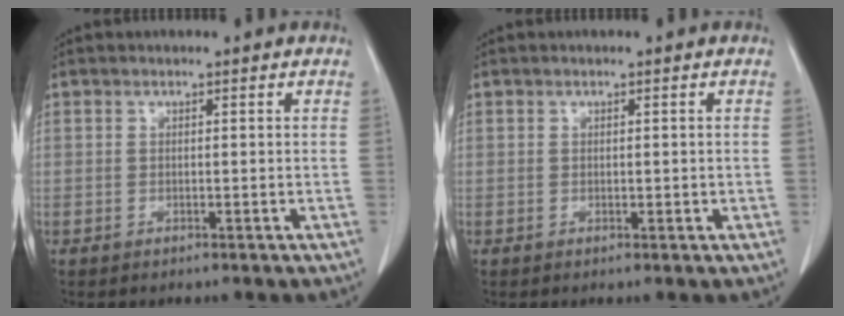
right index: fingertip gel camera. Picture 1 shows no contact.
{"total": 0.7, "force": [0.0, 0.4, 0.6], "torque": [-0.006, 0.000, 0.003]}